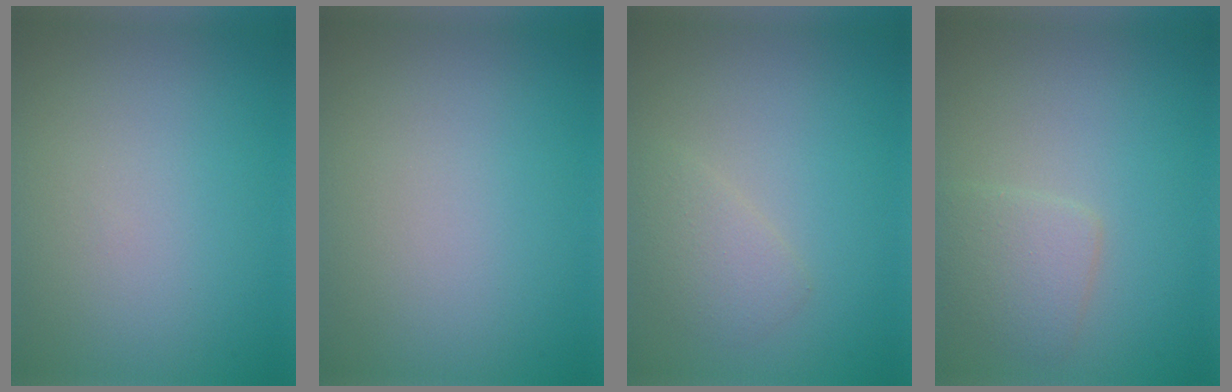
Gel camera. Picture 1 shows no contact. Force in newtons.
{"total": 0.0}
{"total": 1.7, "press": 1.7, "slide": 0.1}
{"total": 2.5, "press": 2.5, "slide": 0.1}